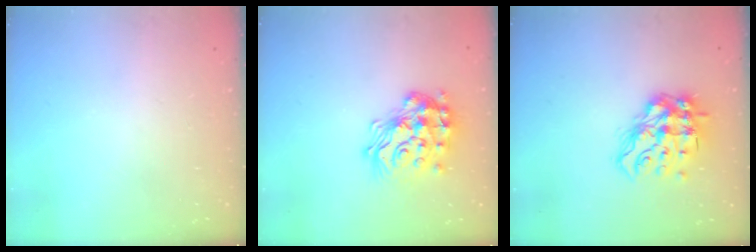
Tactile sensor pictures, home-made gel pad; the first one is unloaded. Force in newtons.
{"total": 20.7, "press": 20.7, "slide": 1.2}
{"total": 14.6, "press": 14.5, "slide": 1.7}